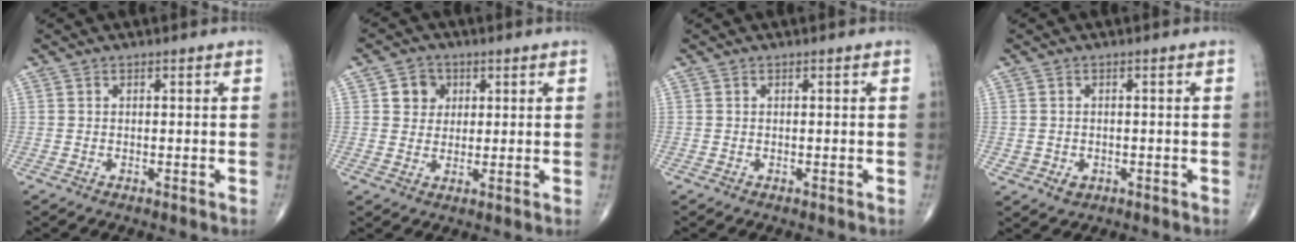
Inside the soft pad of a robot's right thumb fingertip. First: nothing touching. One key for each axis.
{"total": 4.9, "fx": 1.6, "fy": 4.4, "fz": 1.6, "tx": -0.001, "ty": -0.002, "tz": 0.023}
{"total": 0.0}
{"total": 2.4, "fx": -0.6, "fy": 2.0, "fz": 1.1, "tx": -0.010, "ty": 0.002, "tz": -0.002}